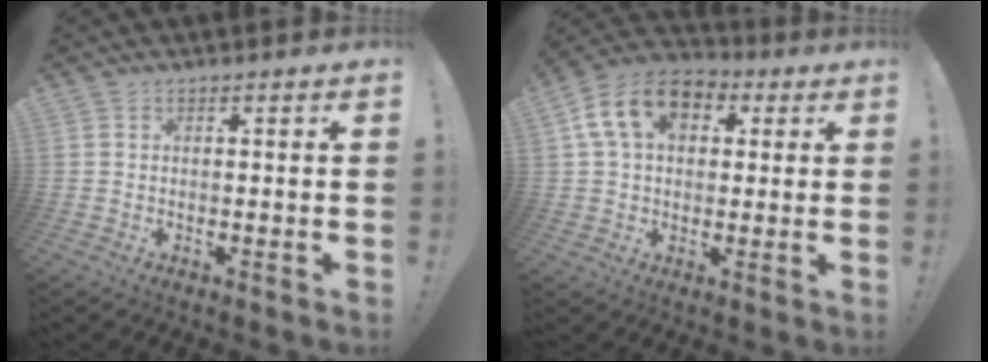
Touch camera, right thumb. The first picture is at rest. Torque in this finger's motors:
{"motor_torque": [0.95, 1.73, 0.74, -0.42, 0.06]}